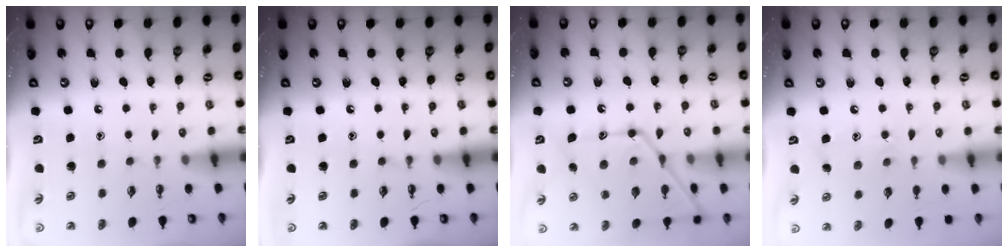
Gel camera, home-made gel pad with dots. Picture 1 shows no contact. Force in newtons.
{"total": 0.0}
{"total": 17.0, "press": 16.9, "slide": 1.6}
{"total": 8.3, "press": 8.3, "slide": 0.6}